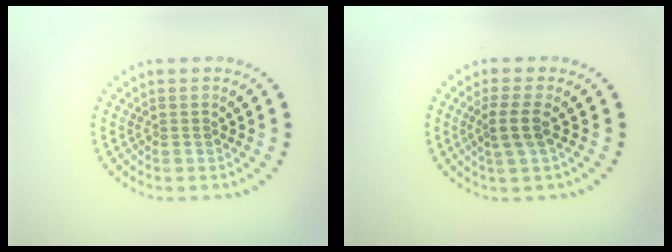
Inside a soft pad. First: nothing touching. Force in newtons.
{"total": 2.2, "press": 1.8, "slide": 1.3}